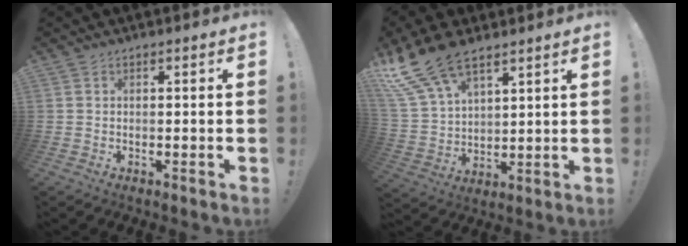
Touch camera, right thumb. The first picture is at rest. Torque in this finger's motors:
{"motor_torque": [0.07, 0.65, 0.40, 0.13, 0.28]}